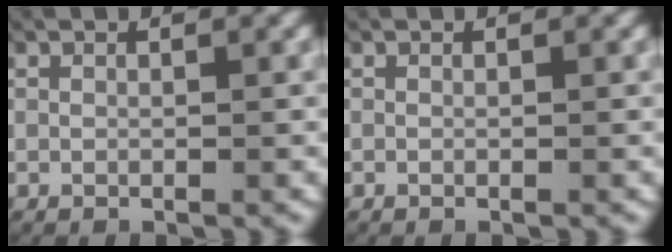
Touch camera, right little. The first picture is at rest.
{"total": 0.0}